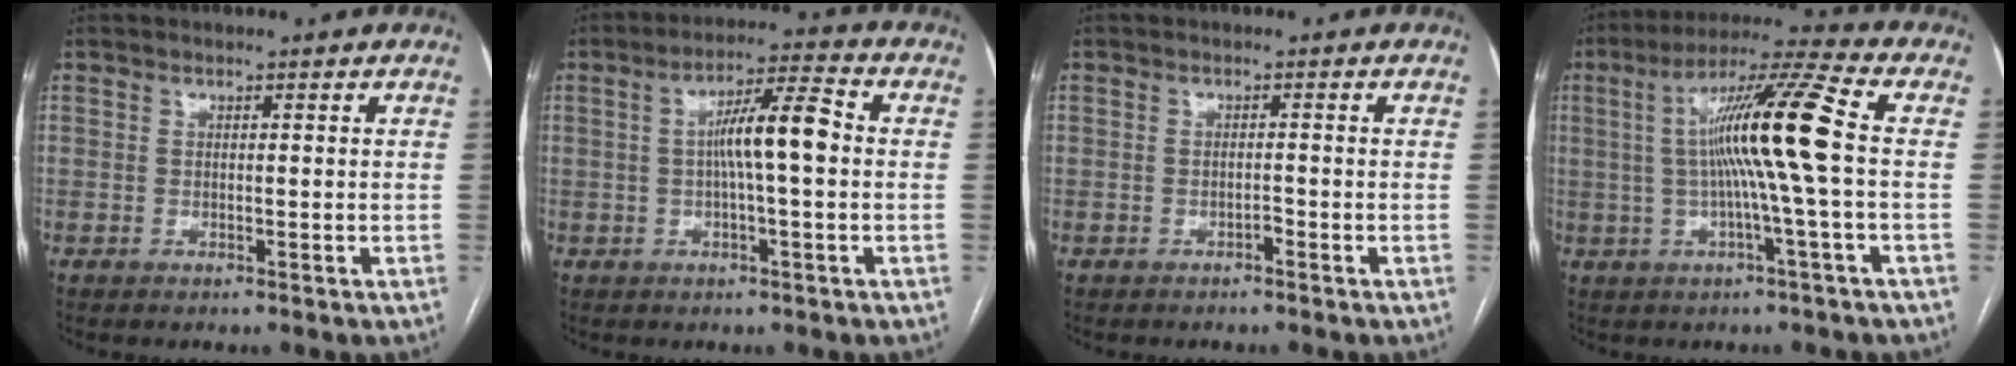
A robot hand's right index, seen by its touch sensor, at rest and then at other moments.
{"total": 8.0, "force": [0.1, 0.6, 8.0], "torque": [-0.142, 0.020, -0.002]}
{"total": 0.7, "force": [-0.4, 0.2, 0.4], "torque": [-0.011, 0.000, -0.007]}
{"total": 13.0, "force": [0.4, -1.5, 12.9], "torque": [-0.227, 0.017, 0.003]}